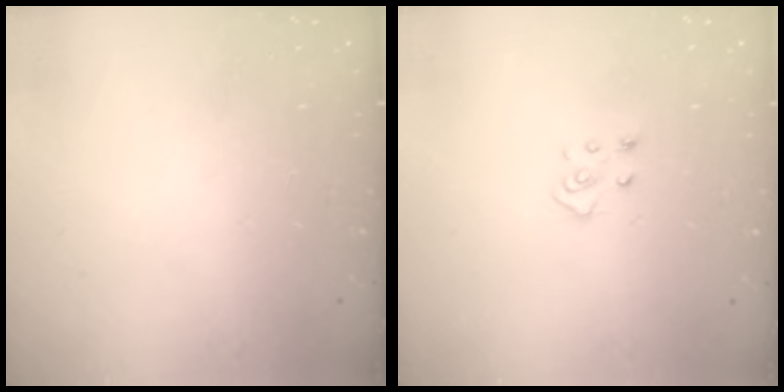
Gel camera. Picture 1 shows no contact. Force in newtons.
{"total": 4.5, "press": 4.5, "slide": 0.4}